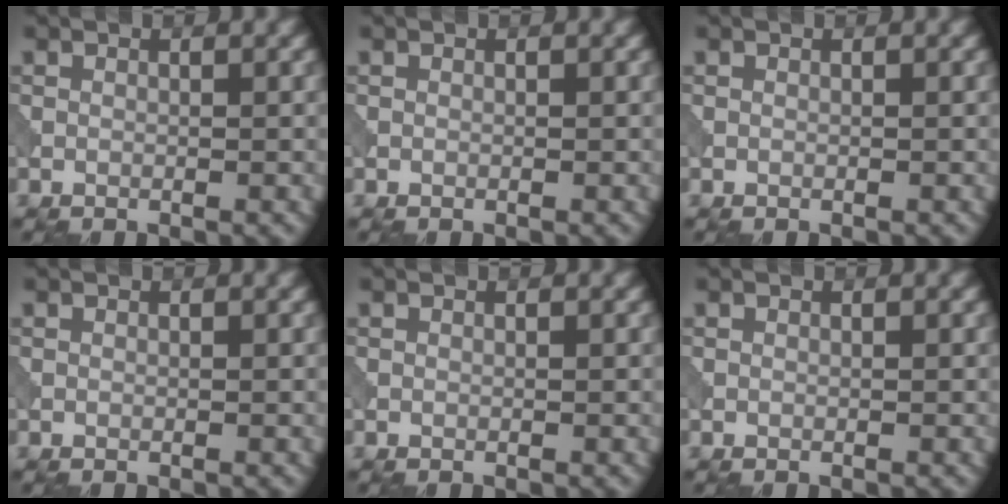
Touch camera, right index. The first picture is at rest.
{"total": 0.0}
{"total": 0.0}
{"total": 0.0}
{"total": 0.0}
{"total": 0.0}